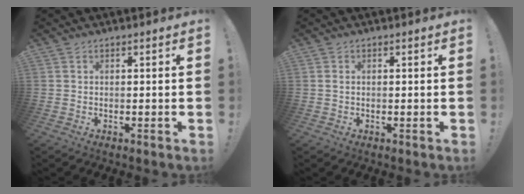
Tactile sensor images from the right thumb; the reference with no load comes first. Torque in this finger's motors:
{"motor_torque": [-0.44, -0.10, 0.04, 0.27, -0.01]}